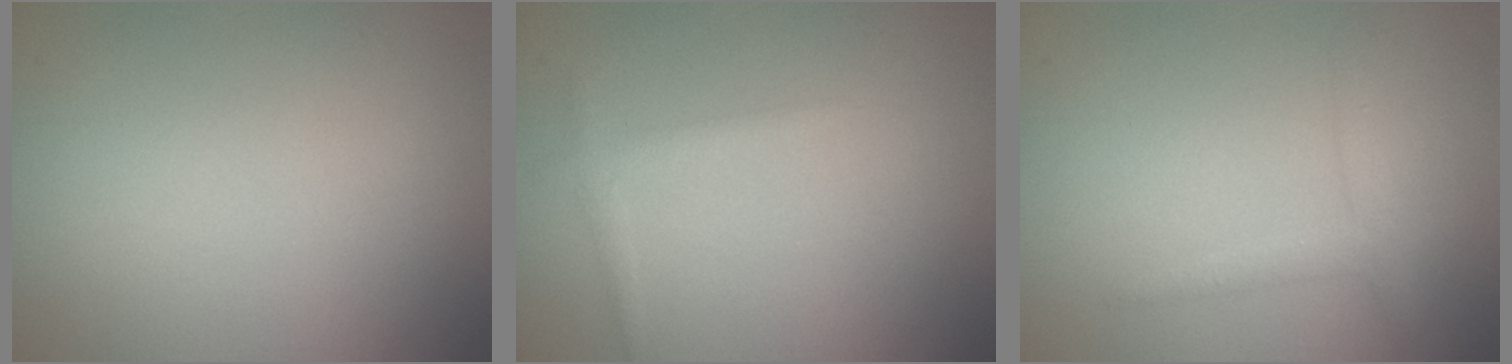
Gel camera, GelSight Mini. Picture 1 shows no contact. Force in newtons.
{"total": 1.1, "press": 1.1, "slide": 0.1}
{"total": 1.6, "press": 1.5, "slide": 0.1}